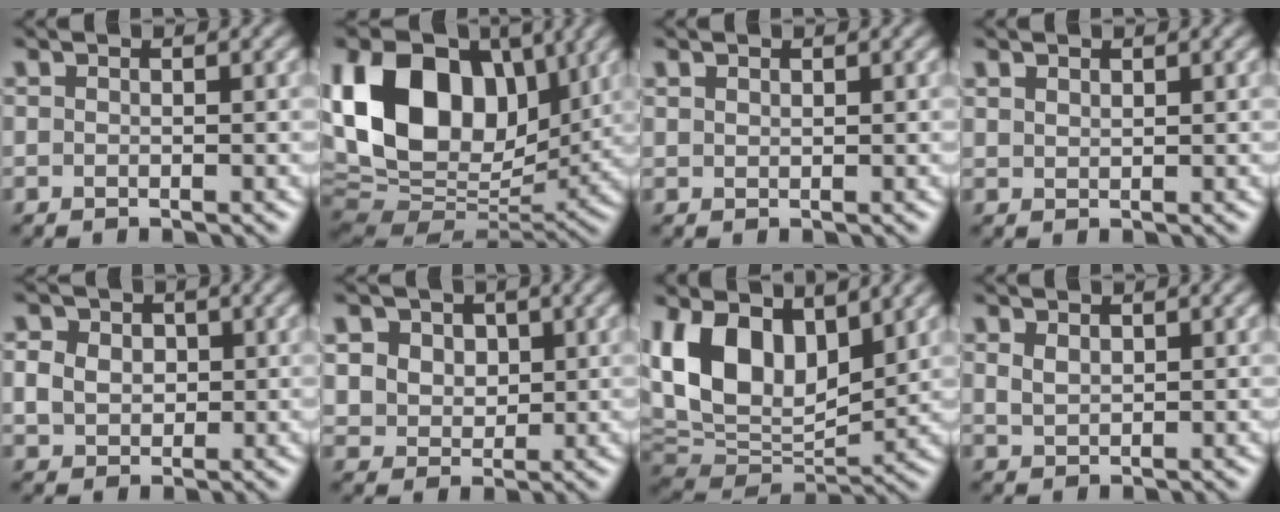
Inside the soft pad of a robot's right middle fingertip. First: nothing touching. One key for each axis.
{"total": 16.2, "fx": 4.5, "fy": 10.6, "fz": 11.4, "tx": -0.221, "ty": 0.031, "tz": 0.075}
{"total": 0.6, "fx": 0.5, "fy": 0.3, "fz": 0.0, "tx": -0.003, "ty": 0.002, "tz": 0.014}
{"total": 0.9, "fx": 0.8, "fy": 0.4, "fz": 0.2, "tx": -0.007, "ty": 0.002, "tz": 0.020}
{"total": 4.3, "fx": 1.1, "fy": 3.6, "fz": 2.1, "tx": -0.038, "ty": 0.021, "tz": 0.009}
{"total": 6.8, "fx": 3.0, "fy": 5.3, "fz": 3.0, "tx": -0.069, "ty": 0.020, "tz": 0.043}
{"total": 10.2, "fx": 3.8, "fy": 6.3, "fz": 7.1, "tx": -0.151, "ty": 0.001, "tz": 0.066}
{"total": 1.2, "fx": 0.6, "fy": 0.8, "fz": 0.7, "tx": -0.017, "ty": 0.001, "tz": 0.016}